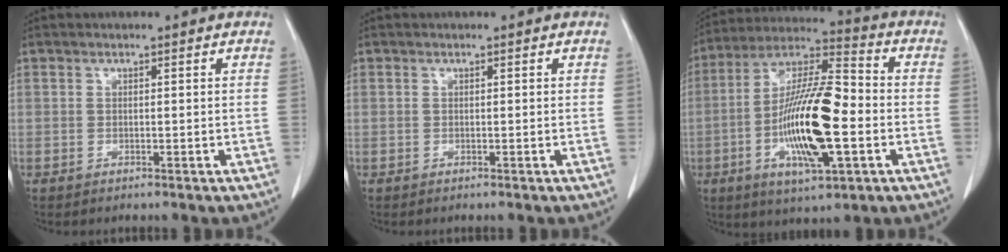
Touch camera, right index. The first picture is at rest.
{"total": 0.0}
{"total": 17.9, "force": [-3.6, 3.9, 17.1], "torque": [-0.330, 0.001, -0.062]}